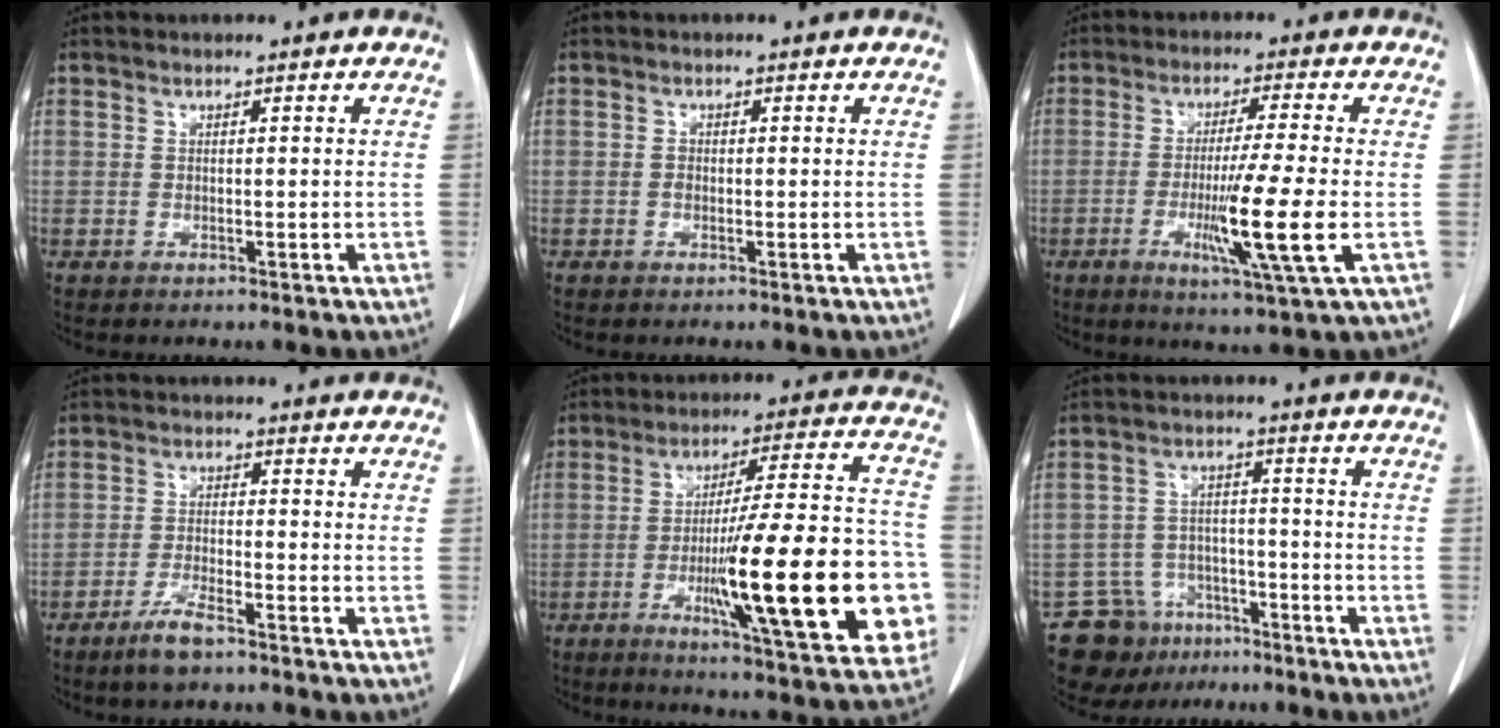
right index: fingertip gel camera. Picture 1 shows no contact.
{"total": 0.7, "force": [-0.2, 0.5, 0.4], "torque": [-0.009, 0.002, -0.005]}
{"total": 10.5, "force": [-2.5, -1.3, 10.1], "torque": [-0.178, -0.030, -0.047]}
{"total": 4.6, "force": [-3.4, 0.7, 3.0], "torque": [-0.063, -0.005, -0.062]}
{"total": 24.8, "force": [-6.1, 3.2, 23.9], "torque": [-0.292, 0.006, -0.082]}
{"total": 8.6, "force": [-6.2, 5.9, 1.0], "torque": [-0.018, 0.023, -0.095]}